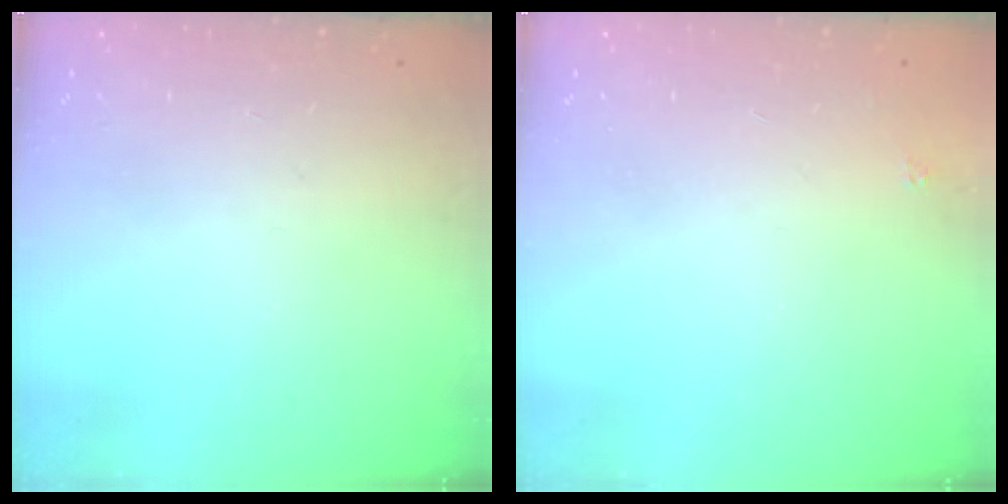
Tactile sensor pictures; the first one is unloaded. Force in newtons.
{"total": 1.6, "press": 1.5, "slide": 0.2}